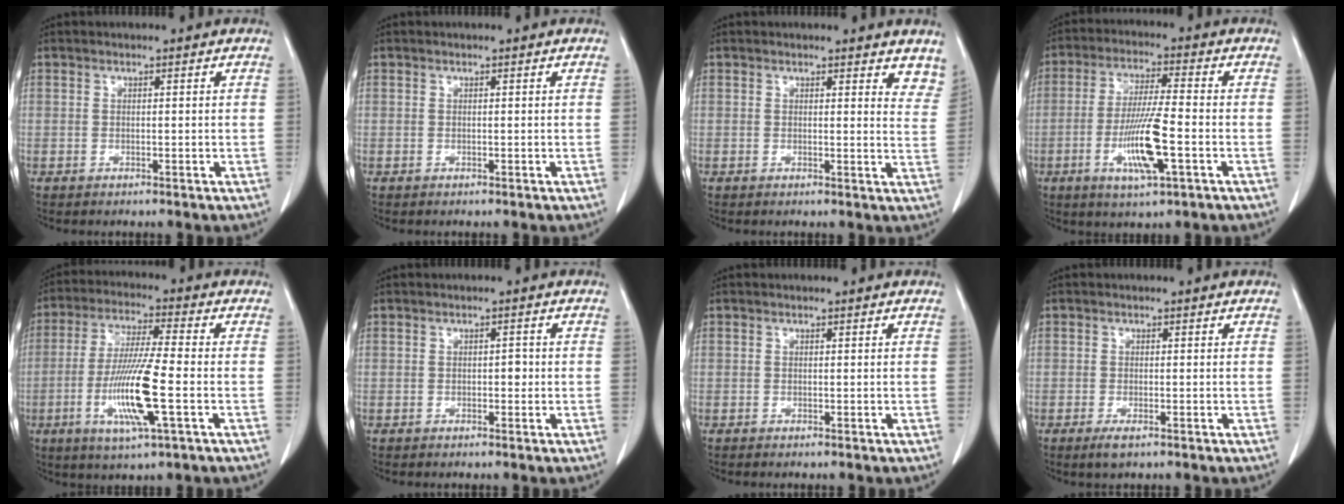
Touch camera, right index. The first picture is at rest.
{"total": 0.0}
{"total": 7.0, "force": [6.2, 2.4, 2.1], "torque": [0.003, -0.021, 0.047]}
{"total": 10.4, "force": [-3.3, 0.7, 9.9], "torque": [-0.190, -0.012, -0.060]}
{"total": 12.4, "force": [-3.3, 0.3, 11.9], "torque": [-0.239, -0.016, -0.066]}
{"total": 1.2, "force": [-0.2, 0.7, 1.0], "torque": [-0.009, 0.004, -0.003]}
{"total": 0.0}
{"total": 1.9, "force": [-1.1, 0.4, 1.5], "torque": [-0.030, -0.004, -0.017]}